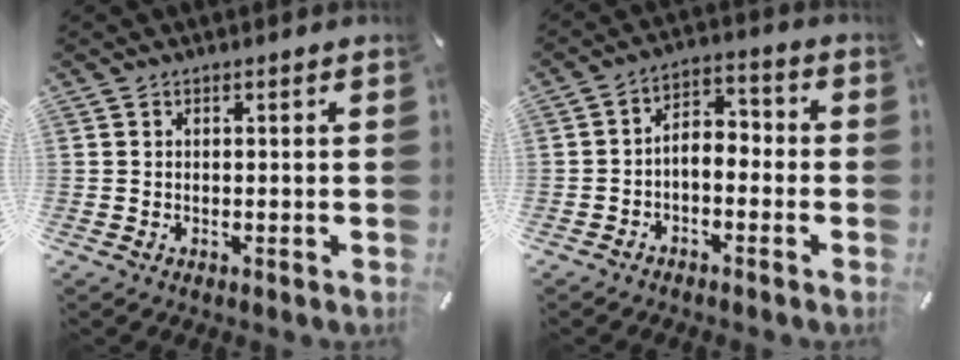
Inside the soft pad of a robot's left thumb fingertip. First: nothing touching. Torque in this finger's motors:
{"motor_torque": [0.45, 1.64, 0.28, -0.10, 0.03]}